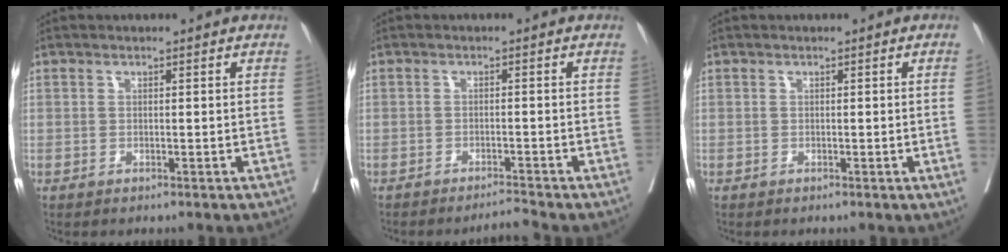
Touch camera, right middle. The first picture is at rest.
{"total": 1.9, "force": [-1.8, -0.7, 0.0], "torque": [0.000, -0.010, -0.028]}
{"total": 1.8, "force": [-0.2, -0.5, 1.7], "torque": [-0.027, 0.001, 0.001]}